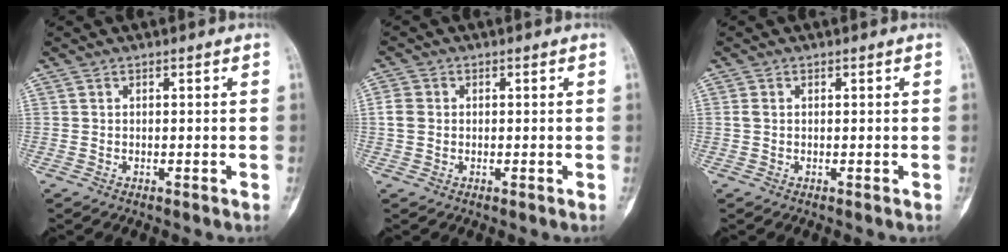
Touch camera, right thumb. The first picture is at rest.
{"total": 3.6, "force": [0.0, 3.0, 1.9], "torque": [-0.043, 0.006, -0.003]}
{"total": 0.8, "force": [0.0, 0.6, 0.6], "torque": [-0.015, 0.003, 0.000]}